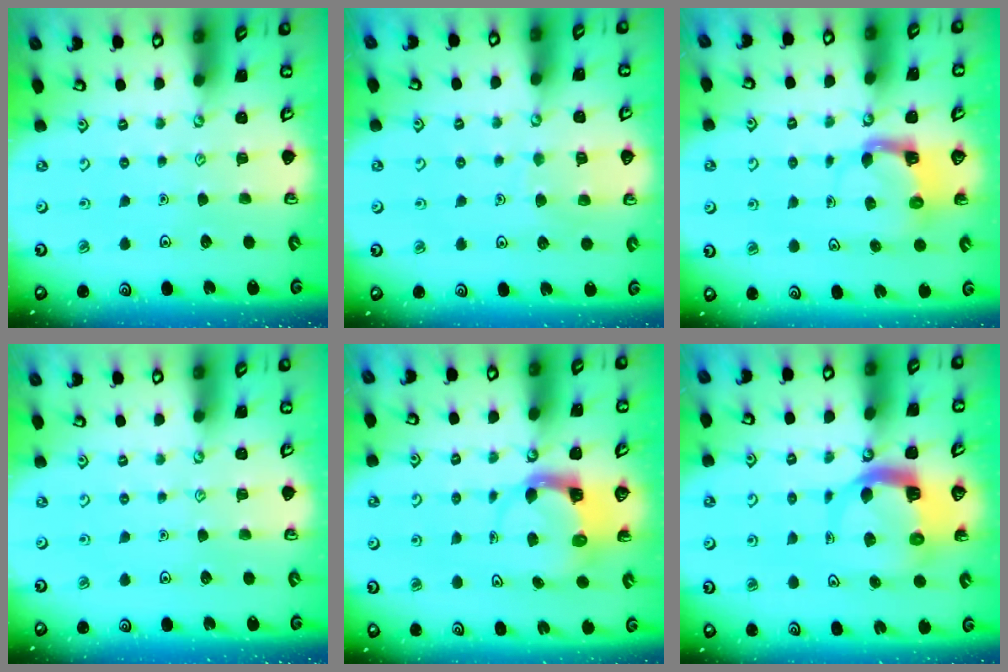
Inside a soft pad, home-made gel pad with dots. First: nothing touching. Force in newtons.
{"total": 6.1, "press": 6.1, "slide": 0.4}
{"total": 4.0, "press": 3.9, "slide": 0.6}
{"total": 0.0}
{"total": 3.7, "press": 3.7, "slide": 0.6}
{"total": 6.6, "press": 6.5, "slide": 0.8}